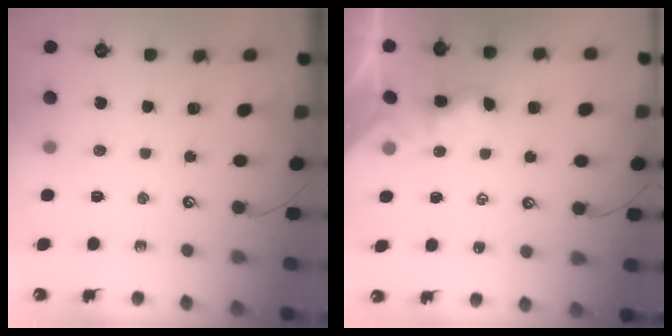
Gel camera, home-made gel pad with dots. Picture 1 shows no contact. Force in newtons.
{"total": 2.3, "press": 2.3, "slide": 0.1}